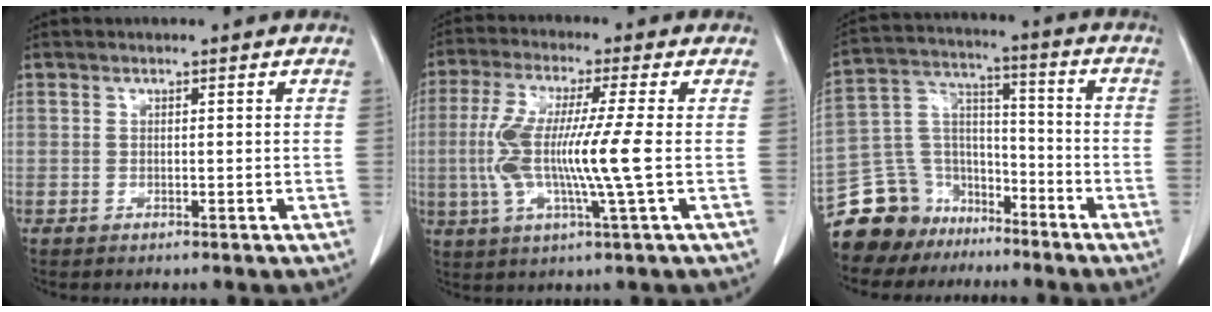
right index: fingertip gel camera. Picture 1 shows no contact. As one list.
[{"total": 11.6, "force": [-0.8, -0.1, 11.6], "torque": [-0.244, -0.003, -0.020]}, {"total": 13.5, "force": [-10.1, 8.9, 1.5], "torque": [-0.046, 0.074, -0.173]}]